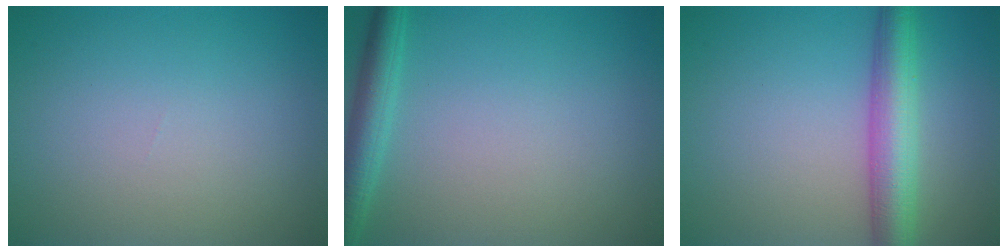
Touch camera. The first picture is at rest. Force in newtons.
{"total": 3.0, "press": 3.0, "slide": 0.2}
{"total": 5.4, "press": 5.4, "slide": 0.2}